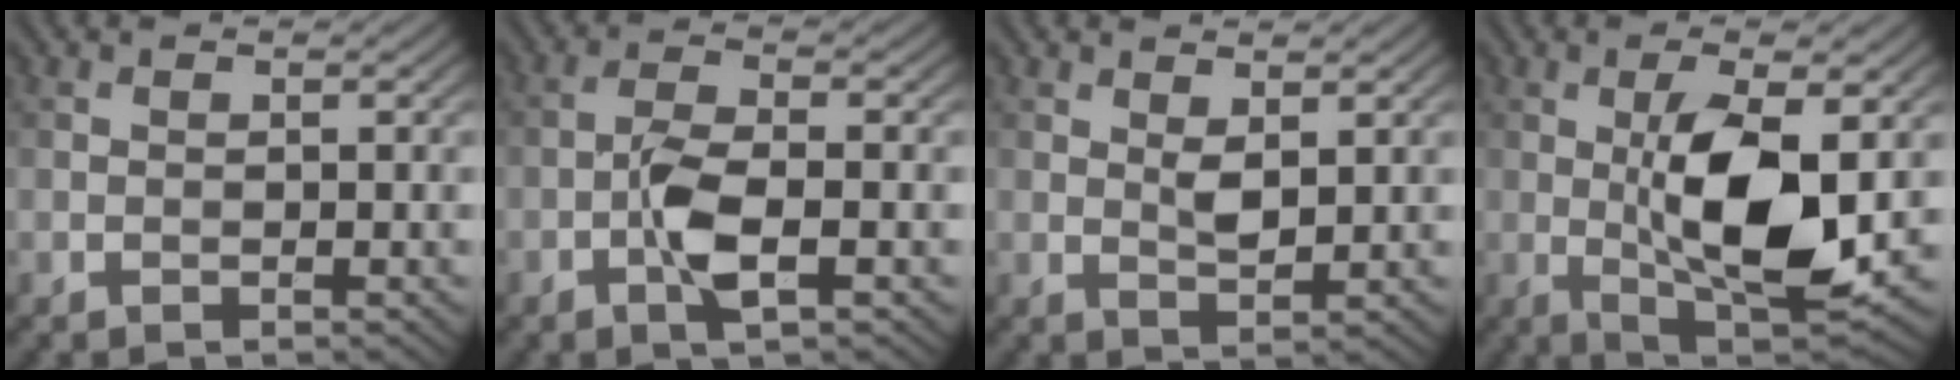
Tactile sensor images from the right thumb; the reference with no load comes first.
{"total": 4.9, "force": [-1.6, 1.6, 4.3], "torque": [-0.093, 0.004, -0.037]}
{"total": 2.2, "force": [1.1, 0.8, 1.8], "torque": [-0.041, -0.005, 0.023]}
{"total": 10.8, "force": [0.3, 3.7, 10.1], "torque": [-0.179, -0.007, 0.010]}